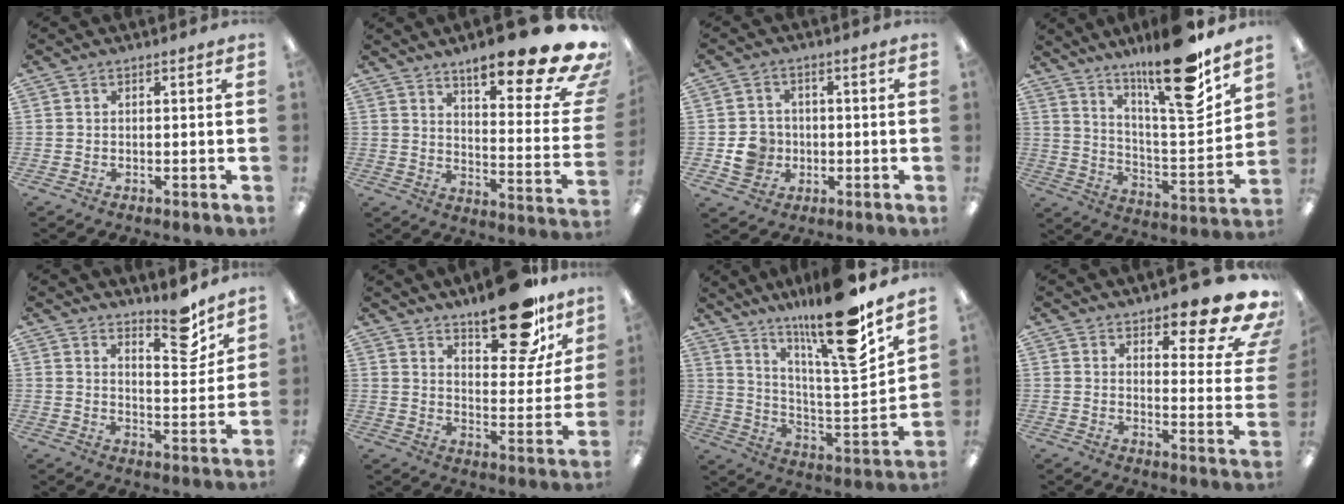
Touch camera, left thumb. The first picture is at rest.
{"total": 20.1, "force": [14.5, 4.0, 13.4], "torque": [-0.183, -0.122, 0.228]}
{"total": 6.6, "force": [-1.3, 6.1, 2.2], "torque": [-0.042, 0.009, -0.023]}
{"total": 20.3, "force": [15.4, 3.7, 12.6], "torque": [-0.199, -0.111, 0.247]}
{"total": 9.9, "force": [8.1, 2.9, 5.0], "torque": [-0.048, -0.064, 0.135]}
{"total": 18.2, "force": [13.4, 6.9, 10.2], "torque": [-0.134, -0.084, 0.221]}
{"total": 20.9, "force": [16.4, 2.2, 12.8], "torque": [-0.210, -0.117, 0.258]}
{"total": 14.4, "force": [11.2, 3.7, 8.2], "torque": [-0.101, -0.095, 0.184]}